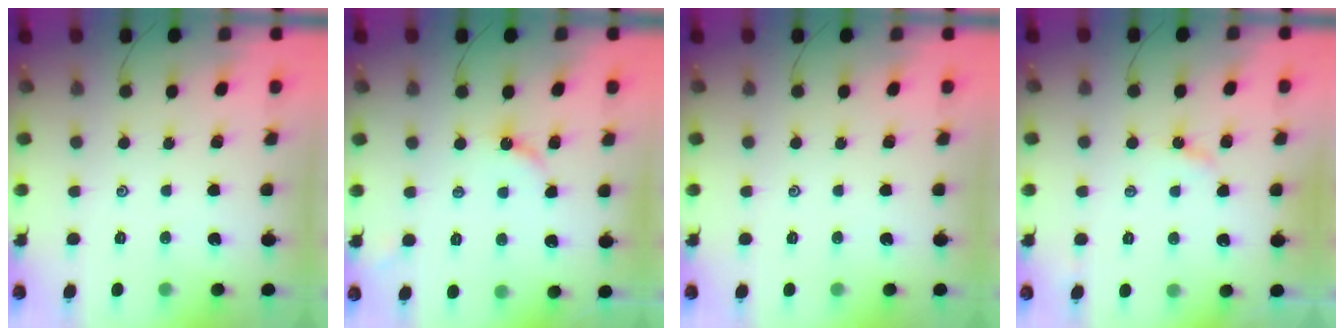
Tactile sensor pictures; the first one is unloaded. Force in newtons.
{"total": 3.6, "press": 3.6, "slide": 0.3}
{"total": 0.0}
{"total": 3.4, "press": 3.4, "slide": 0.5}